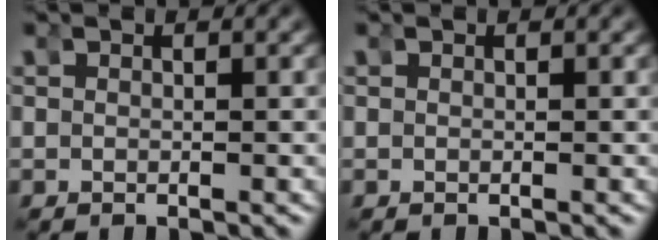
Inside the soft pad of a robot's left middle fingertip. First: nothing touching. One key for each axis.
{"total": 0.0}